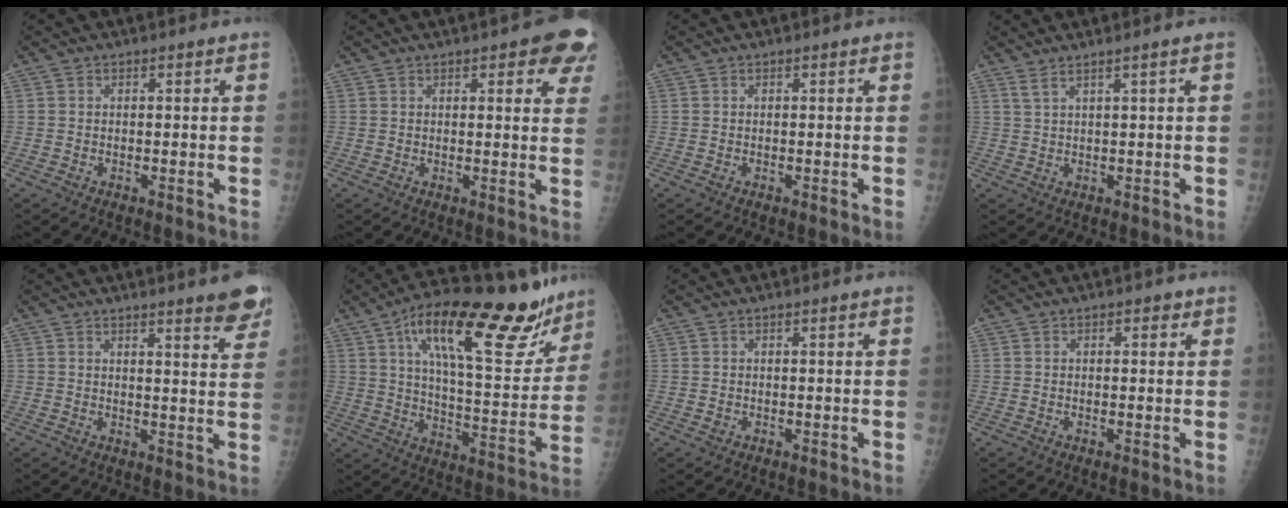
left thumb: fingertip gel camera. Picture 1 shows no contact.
{"total": 8.5, "force": [4.6, 2.8, 6.6], "torque": [-0.044, -0.010, 0.046]}
{"total": 0.0}
{"total": 2.3, "force": [1.5, -0.6, 1.7], "torque": [-0.042, -0.011, 0.037]}
{"total": 6.8, "force": [4.8, 0.7, 4.7], "torque": [-0.046, -0.026, 0.056]}
{"total": 27.0, "force": [16.4, 9.2, 19.5], "torque": [-0.252, -0.038, 0.255]}
{"total": 0.8, "force": [0.3, 0.3, 0.7], "torque": [-0.008, 0.005, 0.008]}
{"total": 1.5, "force": [0.7, 0.7, 1.1], "torque": [-0.011, 0.000, 0.008]}